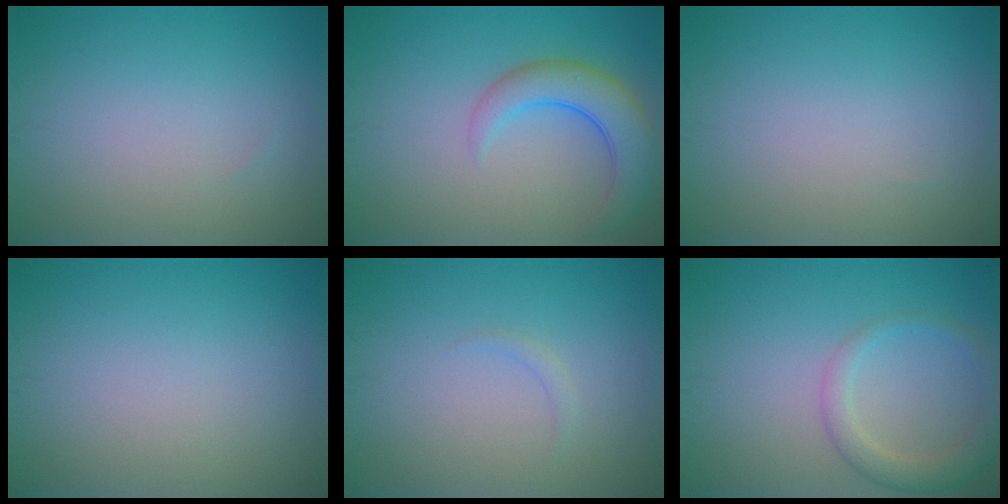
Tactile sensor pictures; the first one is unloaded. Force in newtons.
{"total": 4.6, "press": 4.6, "slide": 0.4}
{"total": 0.0}
{"total": 0.0}
{"total": 0.7, "press": 0.7, "slide": 0.1}
{"total": 2.9, "press": 2.9, "slide": 0.2}